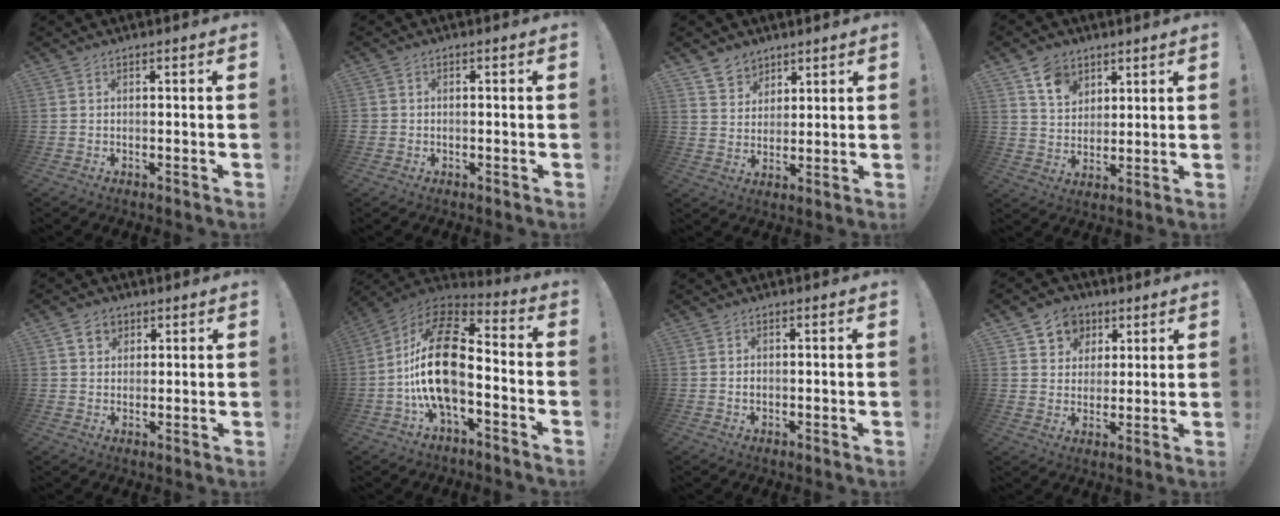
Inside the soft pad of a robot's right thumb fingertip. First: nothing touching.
{"total": 1.7, "force": [-0.9, 1.3, 0.6], "torque": [-0.012, 0.007, -0.016]}
{"total": 6.5, "force": [4.7, 4.4, 0.5], "torque": [-0.010, -0.037, 0.092]}
{"total": 9.2, "force": [5.9, 6.6, 2.8], "torque": [-0.040, -0.035, 0.113]}
{"total": 5.3, "force": [2.6, 4.2, 2.0], "torque": [-0.032, -0.002, 0.049]}
{"total": 21.9, "force": [-3.4, 10.9, 18.7], "torque": [-0.374, 0.029, -0.057]}
{"total": 0.8, "force": [-0.2, 0.6, 0.5], "torque": [-0.015, 0.006, -0.004]}
{"total": 8.6, "force": [3.9, 7.4, 1.8], "torque": [-0.020, -0.030, 0.078]}